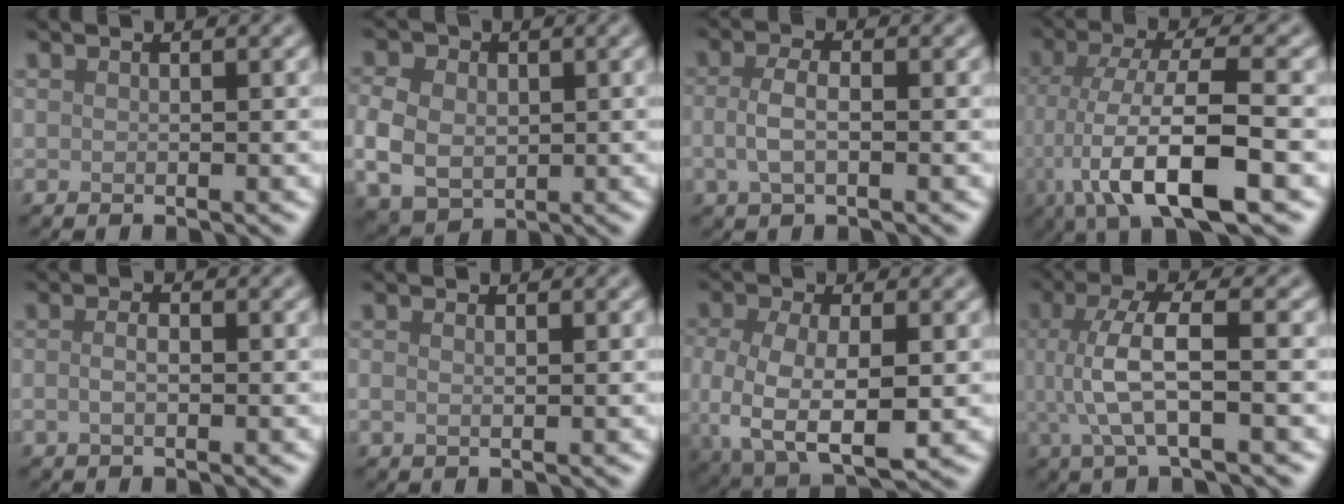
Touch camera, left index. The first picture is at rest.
{"total": 5.6, "force": [-0.1, 4.4, 3.5], "torque": [-0.081, -0.003, -0.007]}
{"total": 2.7, "force": [-0.3, 1.2, 2.4], "torque": [-0.056, 0.000, -0.009]}
{"total": 10.0, "force": [-2.8, 2.7, 9.2], "torque": [-0.155, 0.003, -0.051]}
{"total": 1.5, "force": [-0.3, 0.7, 1.3], "torque": [-0.025, -0.001, -0.008]}
{"total": 0.9, "force": [0.2, 0.5, 0.7], "torque": [-0.018, -0.003, 0.001]}
{"total": 7.2, "force": [-1.1, 3.8, 6.0], "torque": [-0.128, -0.022, -0.014]}
{"total": 5.7, "force": [0.1, 1.4, 5.5], "torque": [-0.114, 0.007, 0.003]}